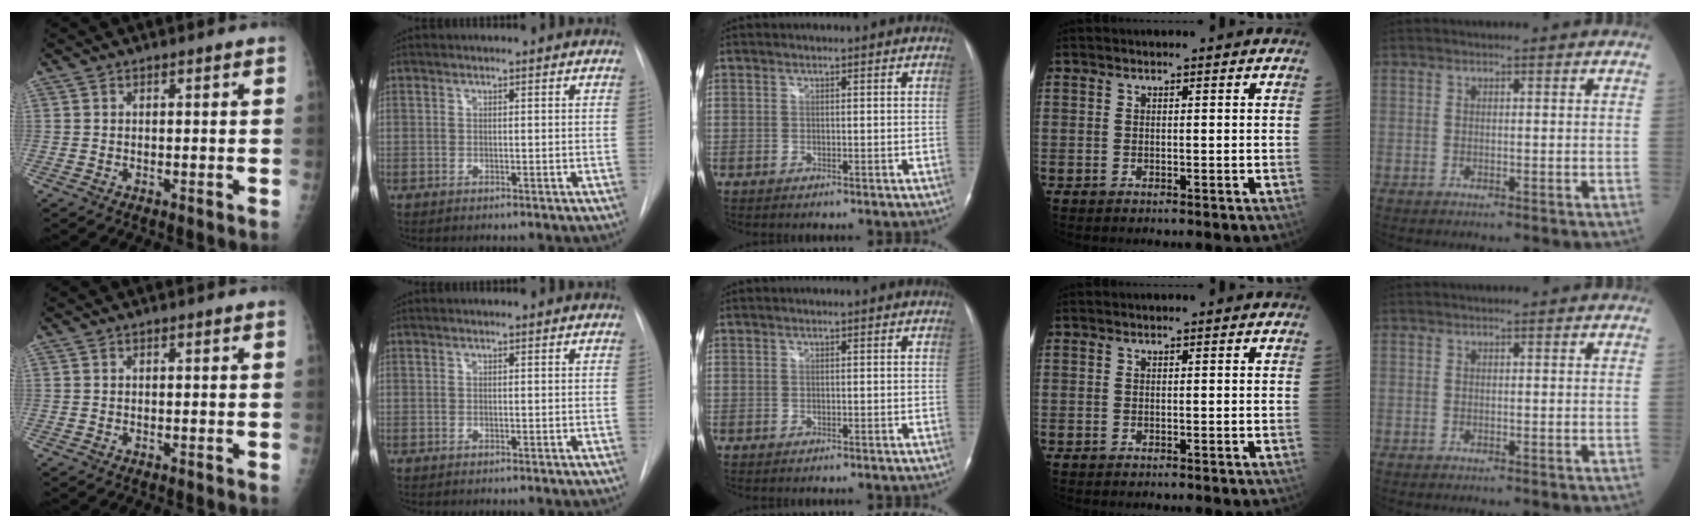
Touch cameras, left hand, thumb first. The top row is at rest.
{}